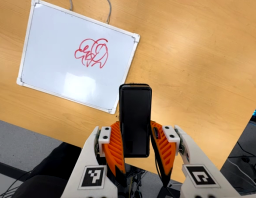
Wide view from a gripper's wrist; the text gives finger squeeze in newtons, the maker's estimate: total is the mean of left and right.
{"total": 4.9, "left": 3.2, "right": 6.5}